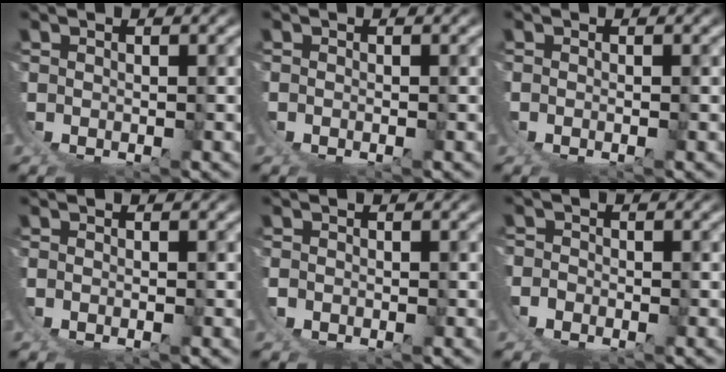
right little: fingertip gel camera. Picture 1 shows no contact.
{"total": 0.5, "force": [-0.1, 0.1, 0.5], "torque": [-0.011, -0.001, -0.001]}
{"total": 0.7, "force": [-0.1, 0.0, 0.7], "torque": [-0.014, -0.001, 0.000]}
{"total": 0.6, "force": [-0.1, 0.1, 0.6], "torque": [-0.014, -0.001, -0.001]}
{"total": 1.3, "force": [0.0, 1.2, 0.3], "torque": [-0.015, 0.000, -0.002]}
{"total": 3.9, "force": [-0.1, 3.7, 1.1], "torque": [-0.045, -0.012, -0.005]}